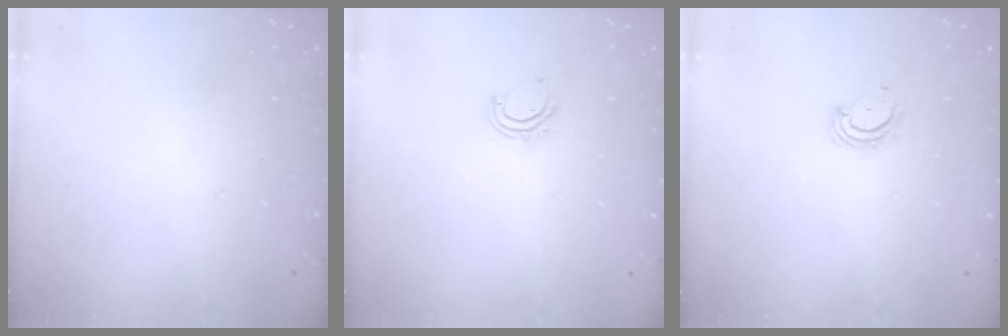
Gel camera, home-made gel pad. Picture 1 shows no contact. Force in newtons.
{"total": 4.5, "press": 4.4, "slide": 0.4}
{"total": 3.1, "press": 3.1, "slide": 0.3}